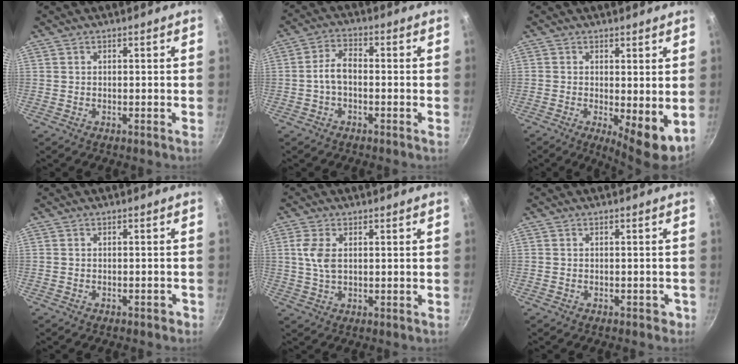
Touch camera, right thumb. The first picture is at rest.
{"total": 4.8, "force": [-1.3, 2.7, 3.7], "torque": [-0.069, 0.026, -0.031]}
{"total": 7.0, "force": [-0.4, 2.5, 6.5], "torque": [-0.085, -0.015, 0.001]}
{"total": 1.4, "force": [-0.9, 0.9, 0.7], "torque": [0.001, 0.016, -0.003]}
{"total": 5.1, "force": [1.1, 2.8, 4.1], "torque": [-0.086, 0.004, 0.024]}
{"total": 1.9, "force": [-0.9, 1.4, 0.9], "torque": [0.004, 0.018, -0.002]}